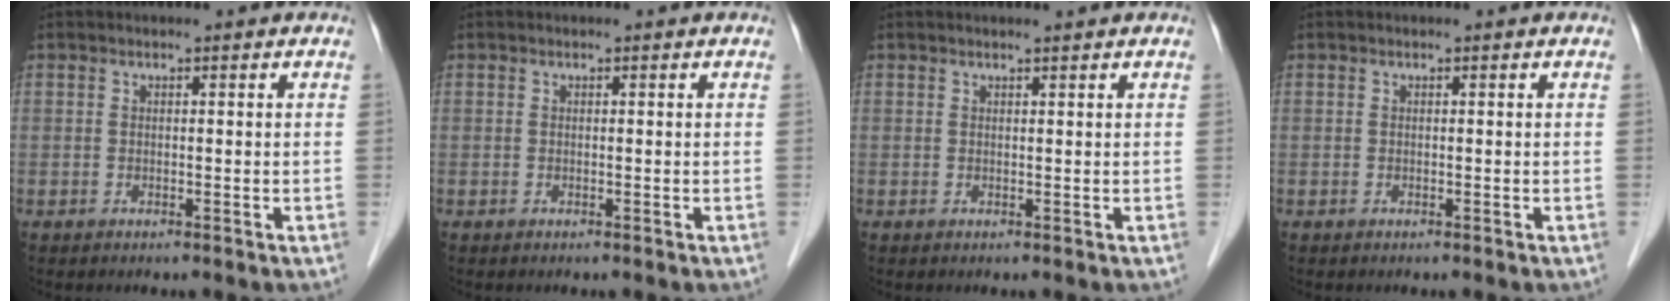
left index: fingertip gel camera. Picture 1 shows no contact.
{"total": 0.0}
{"total": 0.8, "force": [0.8, -0.2, 0.3], "torque": [-0.009, 0.000, 0.015]}
{"total": 0.0}